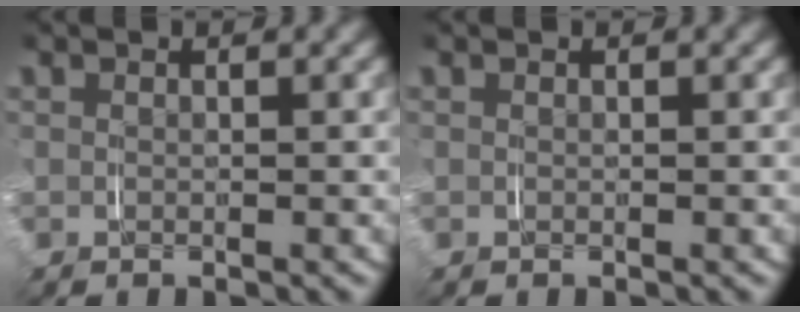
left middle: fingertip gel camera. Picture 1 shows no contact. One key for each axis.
{"total": 0.0}